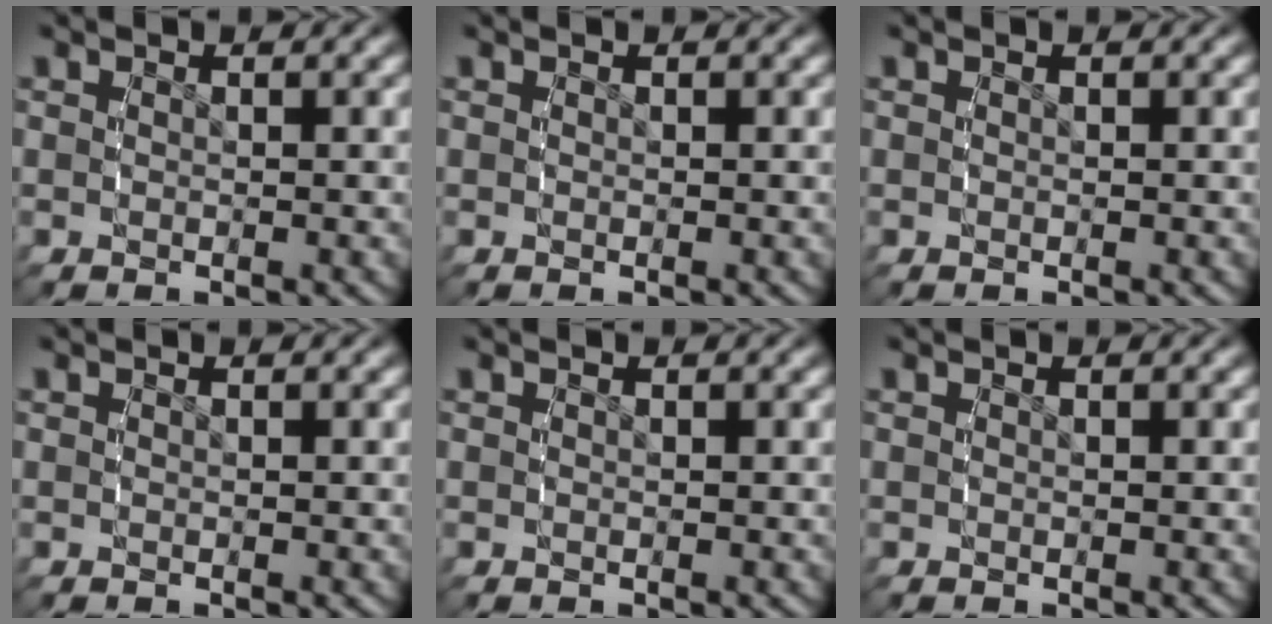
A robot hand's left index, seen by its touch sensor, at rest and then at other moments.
{"total": 0.0}
{"total": 0.0}
{"total": 0.0}
{"total": 0.0}
{"total": 0.0}